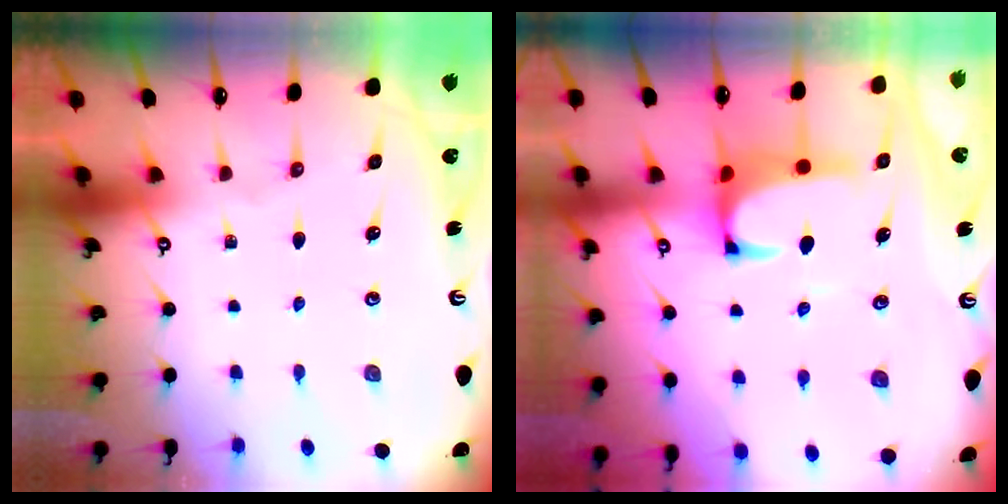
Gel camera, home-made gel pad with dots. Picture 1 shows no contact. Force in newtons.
{"total": 2.1, "press": 1.9, "slide": 0.9}